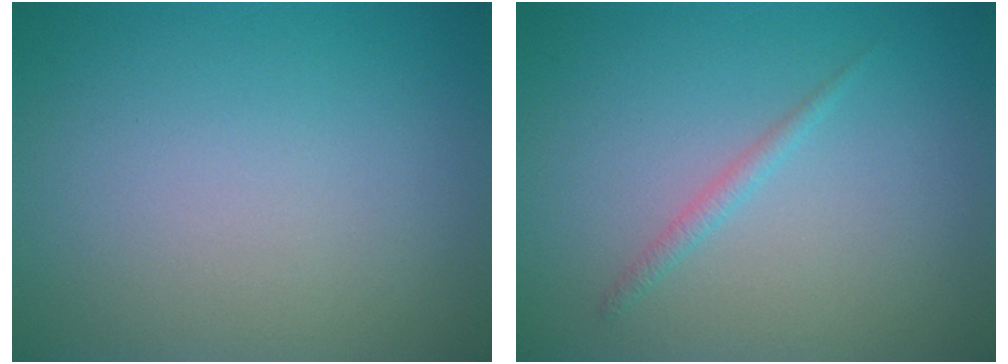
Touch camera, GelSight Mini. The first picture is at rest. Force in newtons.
{"total": 1.0, "press": 1.0, "slide": 0.1}